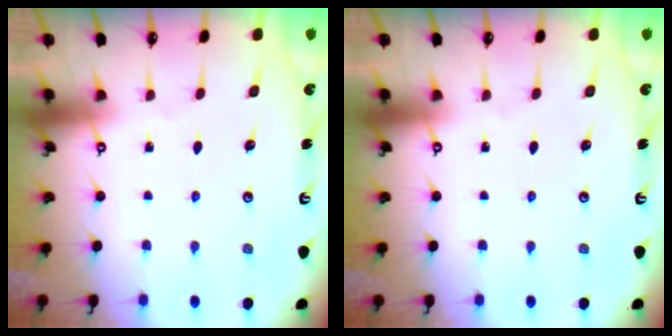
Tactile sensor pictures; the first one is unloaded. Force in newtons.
{"total": 0.0}